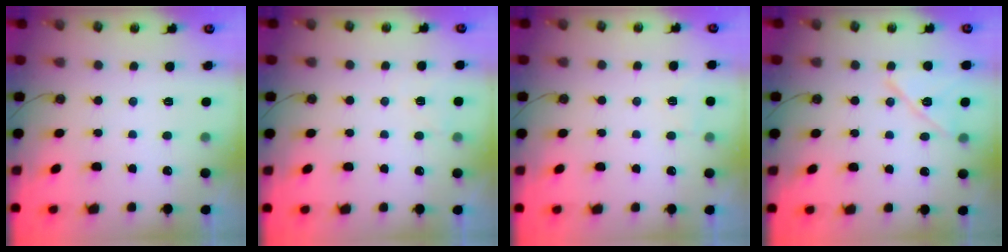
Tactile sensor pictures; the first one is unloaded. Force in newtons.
{"total": 4.8, "press": 4.7, "slide": 0.6}
{"total": 4.0, "press": 3.2, "slide": 2.5}
{"total": 12.7, "press": 9.2, "slide": 8.8}